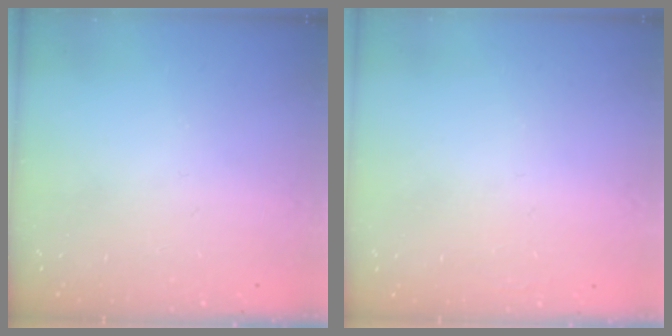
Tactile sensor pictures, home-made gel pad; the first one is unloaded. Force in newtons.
{"total": 1.8, "press": 1.7, "slide": 0.4}